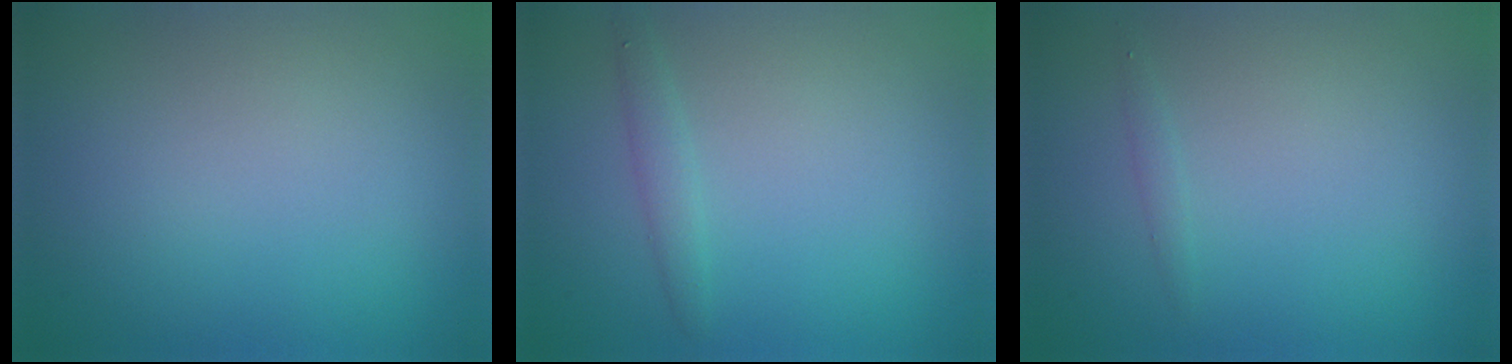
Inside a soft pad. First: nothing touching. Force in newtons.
{"total": 1.3, "press": 1.3, "slide": 0.0}
{"total": 0.6, "press": 0.6, "slide": 0.0}